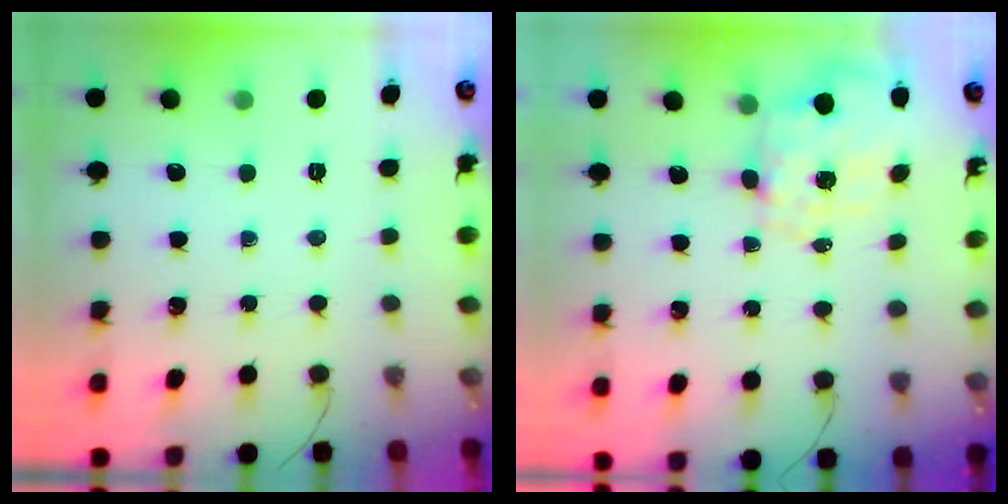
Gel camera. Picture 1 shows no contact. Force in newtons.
{"total": 2.1, "press": 1.7, "slide": 1.1}